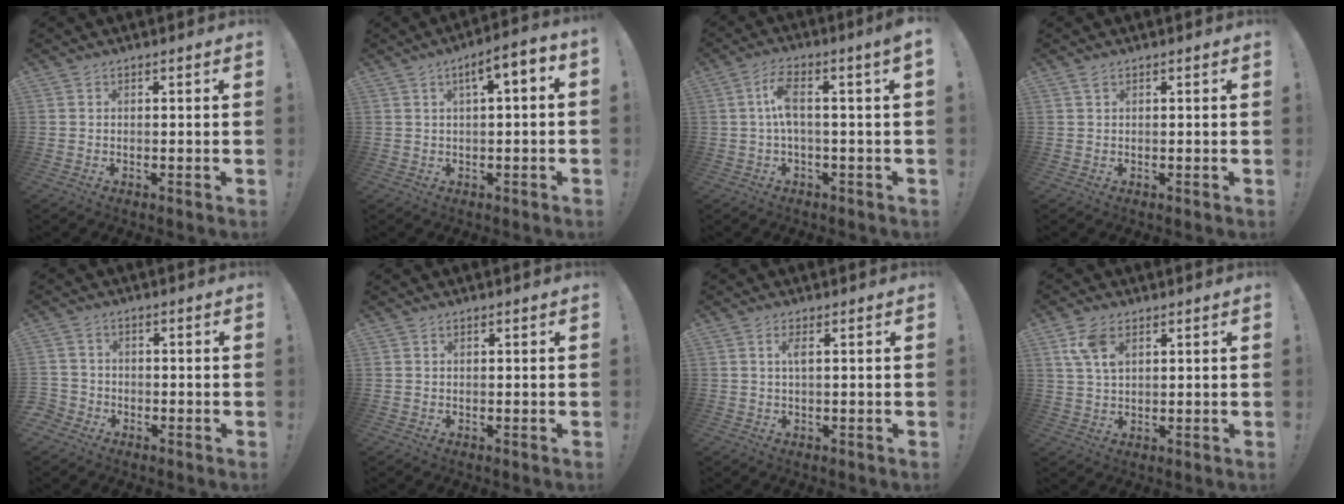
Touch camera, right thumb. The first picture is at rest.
{"total": 5.2, "force": [0.6, 1.2, 5.0], "torque": [-0.086, -0.001, 0.008]}
{"total": 7.6, "force": [0.6, 1.0, 7.5], "torque": [-0.158, -0.002, 0.006]}
{"total": 1.3, "force": [0.8, 0.5, 0.9], "torque": [-0.015, 0.001, 0.013]}
{"total": 3.4, "force": [-1.9, 2.8, 0.9], "torque": [-0.028, 0.011, -0.034]}
{"total": 0.0}
{"total": 2.4, "force": [0.6, 0.2, 2.3], "torque": [-0.045, 0.001, 0.008]}
{"total": 7.3, "force": [3.4, 3.9, 5.2], "torque": [-0.102, -0.006, 0.063]}